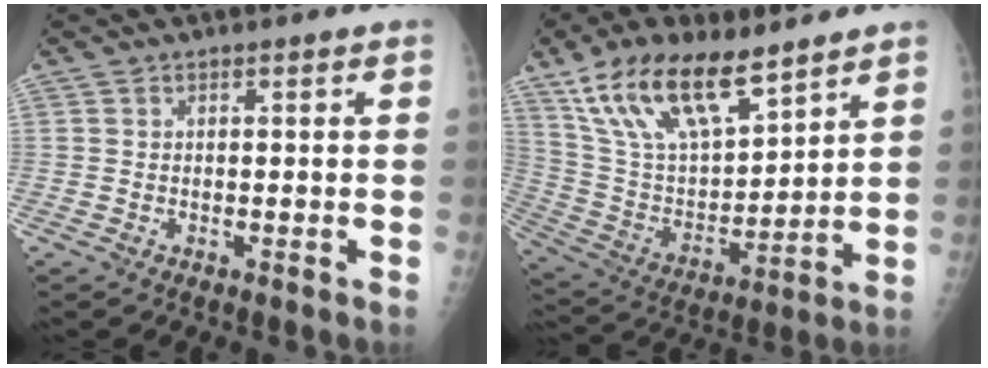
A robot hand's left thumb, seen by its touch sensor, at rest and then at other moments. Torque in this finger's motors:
{"motor_torque": [0.37, 0.38, 1.54, -1.23, 0.46]}